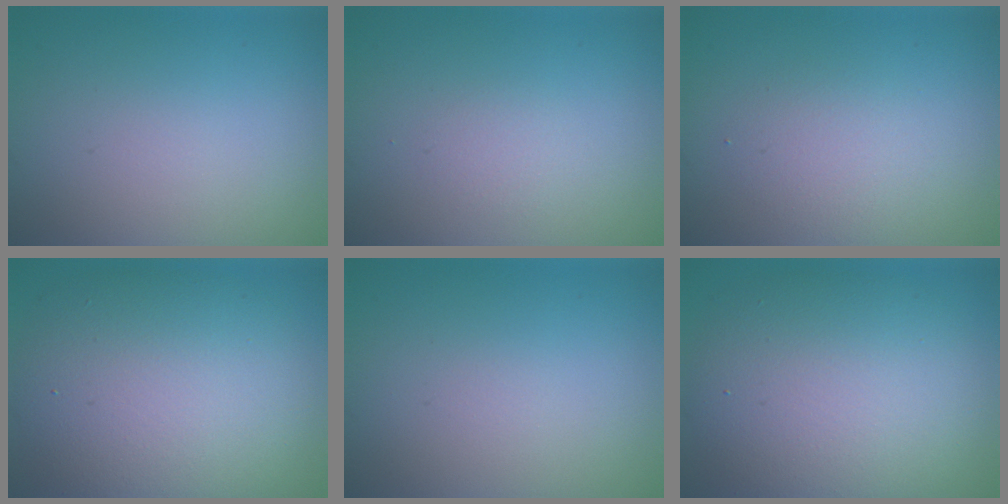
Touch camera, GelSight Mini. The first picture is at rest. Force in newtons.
{"total": 0.9, "press": 0.9, "slide": 0.1}
{"total": 2.2, "press": 2.2, "slide": 0.2}
{"total": 10.2, "press": 10.2, "slide": 1.0}
{"total": 0.0}
{"total": 9.4, "press": 9.3, "slide": 1.0}